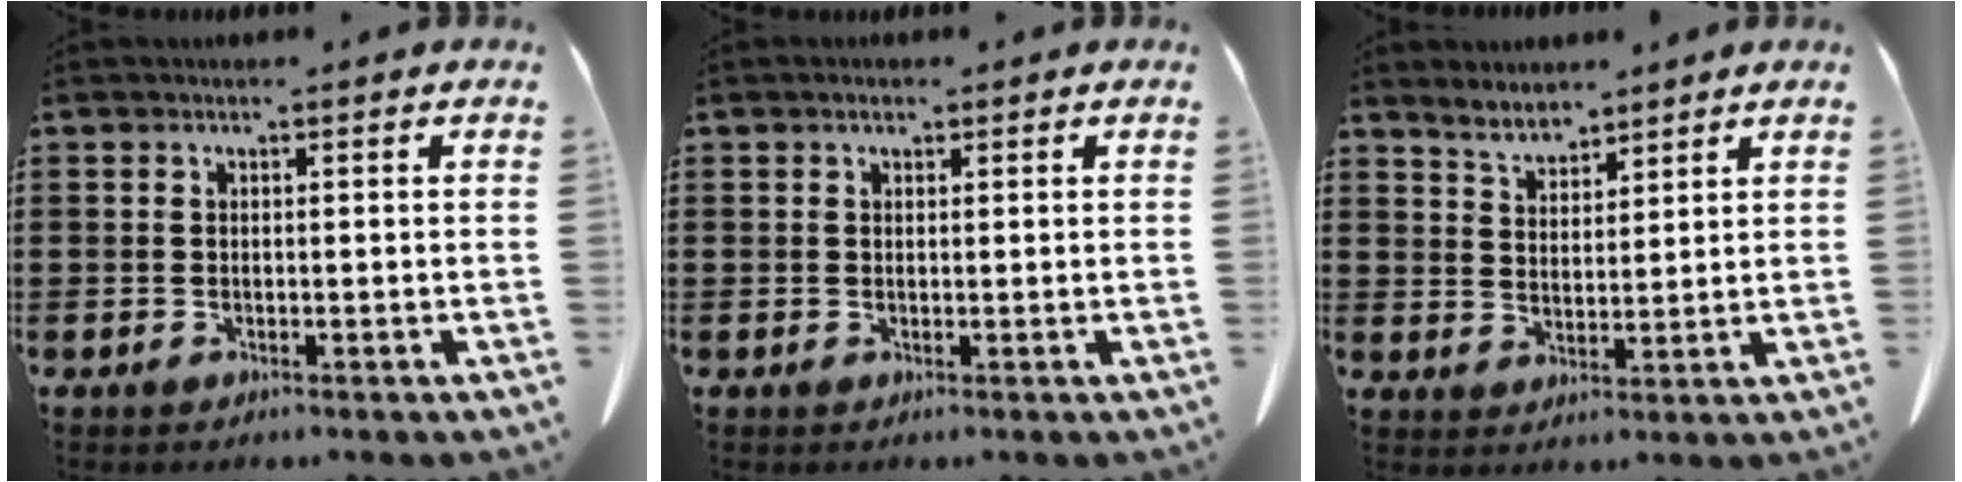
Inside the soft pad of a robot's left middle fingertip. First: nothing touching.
{"total": 0.9, "force": [0.6, 0.5, 0.5], "torque": [-0.006, -0.001, 0.010]}
{"total": 4.1, "force": [3.8, 1.3, 0.7], "torque": [-0.029, -0.009, 0.073]}